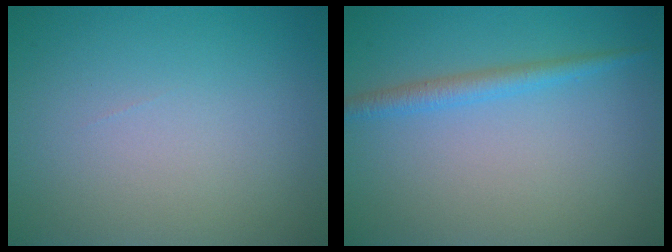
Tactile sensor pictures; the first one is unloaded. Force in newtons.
{"total": 1.9, "press": 1.9, "slide": 0.0}